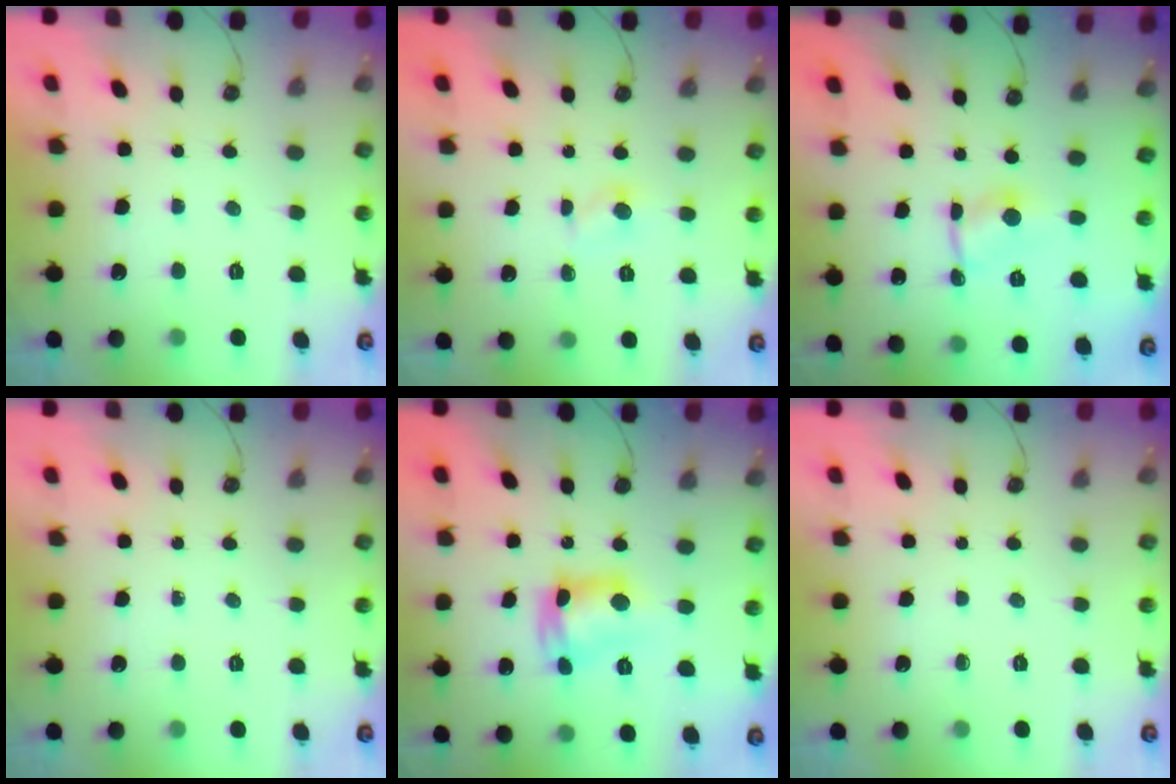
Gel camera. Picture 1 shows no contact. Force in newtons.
{"total": 3.3, "press": 3.3, "slide": 0.5}
{"total": 1.0, "press": 1.0, "slide": 0.1}
{"total": 0.0}
{"total": 10.8, "press": 10.1, "slide": 4.0}
{"total": 0.0}